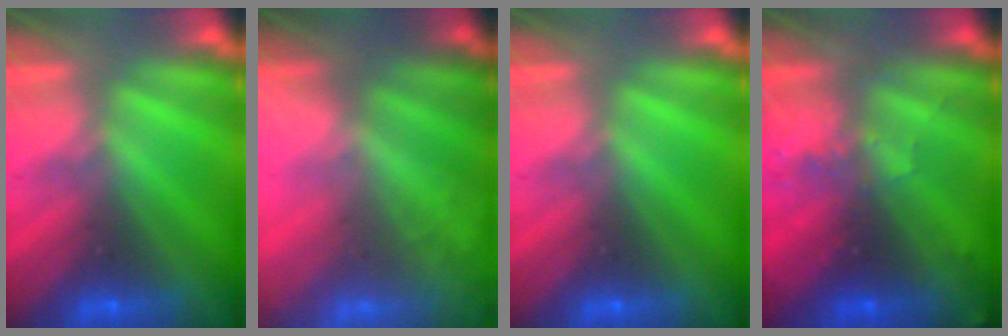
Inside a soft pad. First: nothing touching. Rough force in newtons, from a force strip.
{"total": 10.7}
{"total": 0.0}
{"total": 3.1}